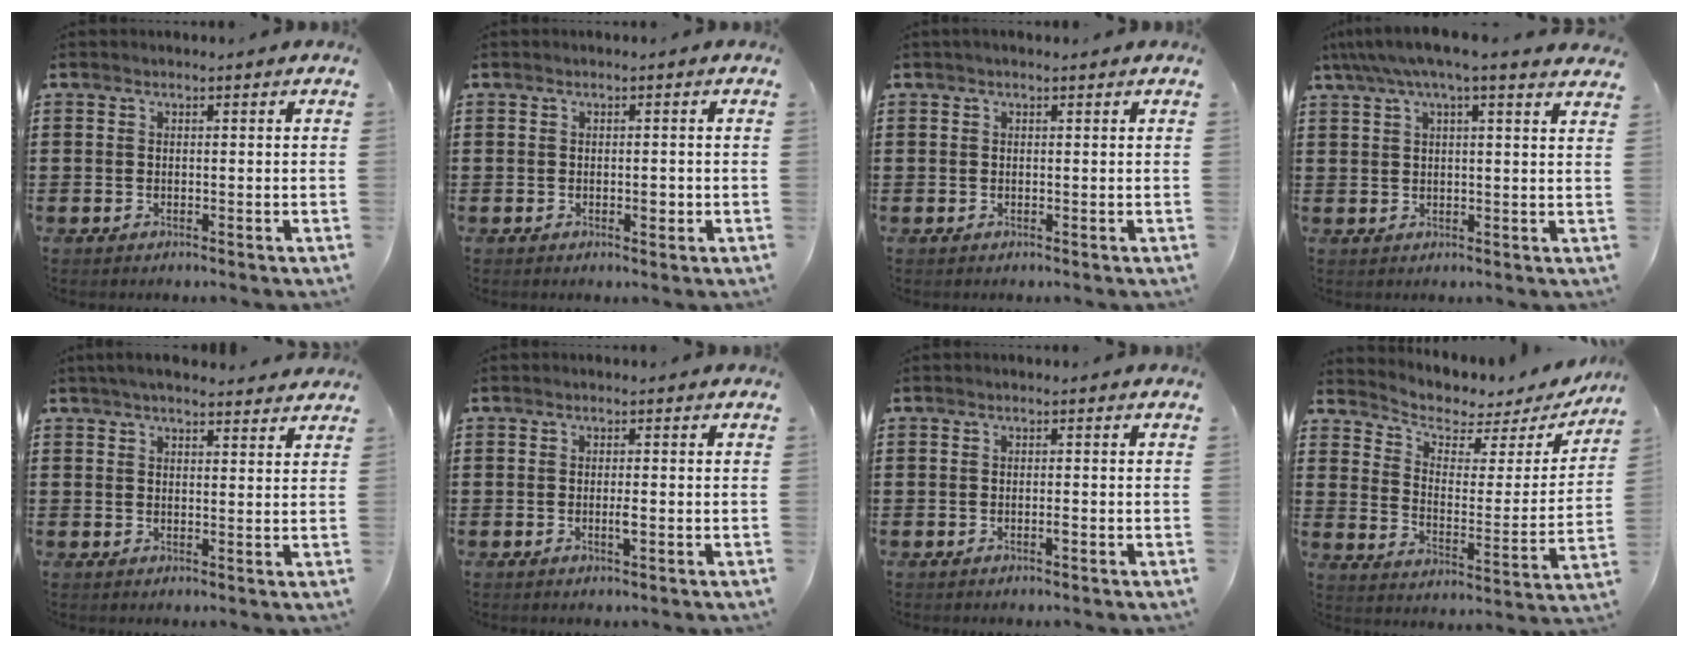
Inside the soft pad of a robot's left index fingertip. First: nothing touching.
{"total": 1.6, "force": [-0.2, 0.7, 1.4], "torque": [-0.016, -0.002, -0.005]}
{"total": 0.5, "force": [0.3, 0.1, 0.4], "torque": [-0.007, 0.002, 0.006]}
{"total": 5.0, "force": [3.9, 0.4, 3.0], "torque": [-0.073, -0.010, 0.067]}
{"total": 3.4, "force": [3.1, 0.6, 1.1], "torque": [-0.030, -0.002, 0.059]}
{"total": 1.4, "force": [-0.2, 0.2, 1.4], "torque": [-0.026, -0.002, -0.004]}
{"total": 0.7, "force": [-0.2, 0.1, 0.7], "torque": [-0.013, -0.003, -0.002]}
{"total": 4.0, "force": [3.4, 1.7, 1.5], "torque": [-0.051, -0.025, 0.052]}